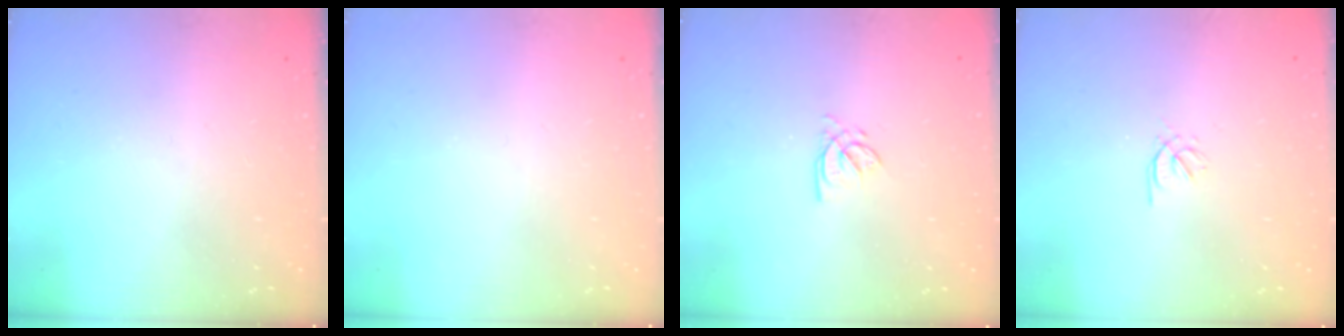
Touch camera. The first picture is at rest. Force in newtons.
{"total": 0.0}
{"total": 2.2, "press": 2.2, "slide": 0.3}
{"total": 0.5, "press": 0.3, "slide": 0.4}